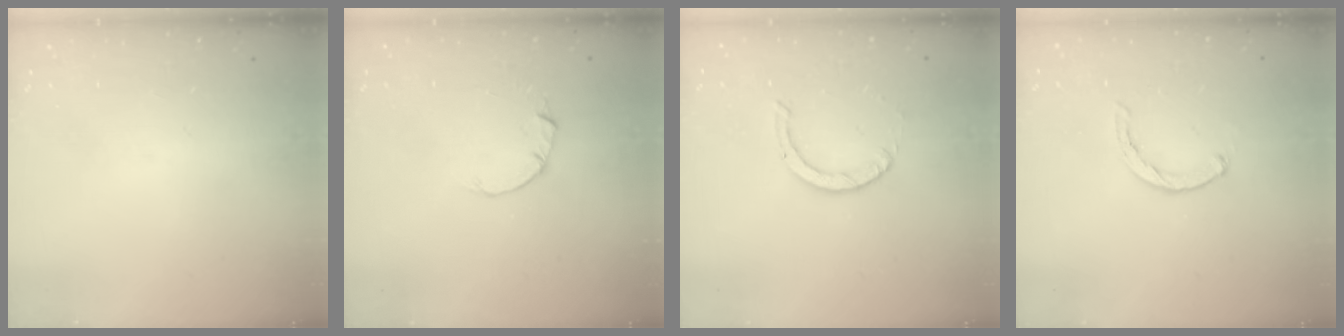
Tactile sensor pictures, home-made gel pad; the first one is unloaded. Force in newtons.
{"total": 2.0, "press": 2.0, "slide": 0.3}
{"total": 2.0, "press": 2.0, "slide": 0.2}
{"total": 1.1, "press": 1.1, "slide": 0.2}